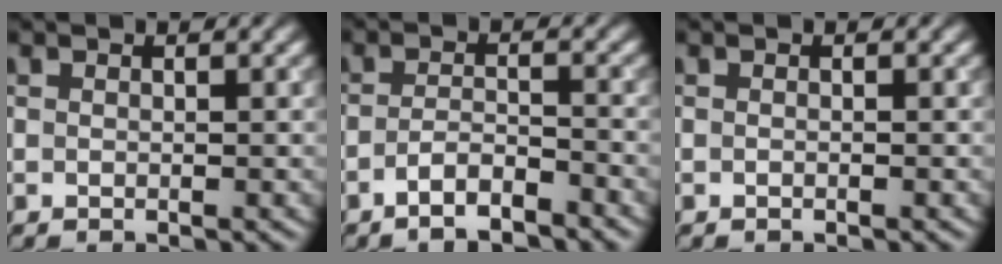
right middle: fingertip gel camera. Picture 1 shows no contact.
{"total": 3.0, "force": [-2.2, 0.7, 1.9], "torque": [-0.032, 0.004, -0.045]}
{"total": 0.0}